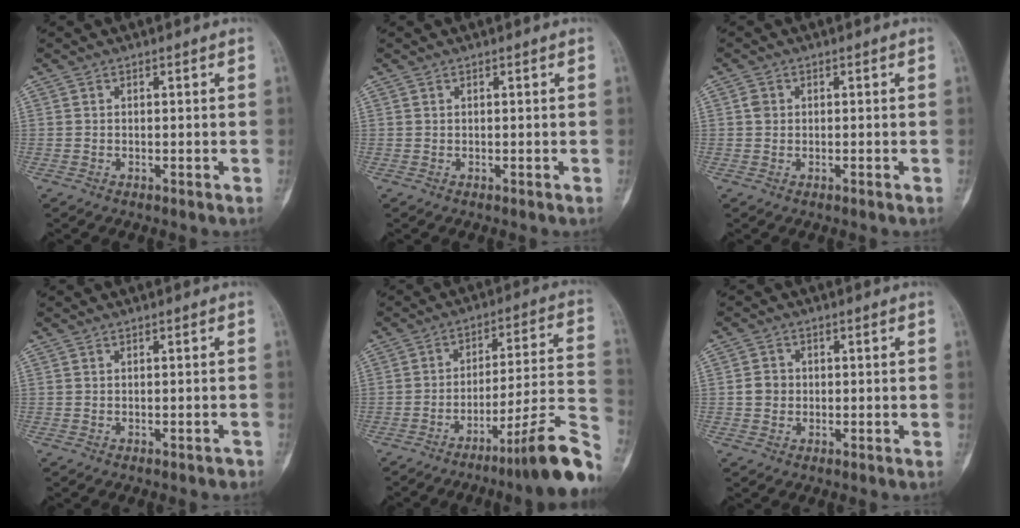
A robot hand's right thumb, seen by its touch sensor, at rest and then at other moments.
{"total": 0.0}
{"total": 1.4, "force": [-0.1, 1.2, 0.7], "torque": [-0.008, 0.003, -0.003]}
{"total": 1.0, "force": [-0.8, 0.4, 0.5], "torque": [-0.008, 0.006, -0.006]}
{"total": 18.8, "force": [-11.1, 1.8, 15.0], "torque": [-0.157, 0.085, -0.160]}
{"total": 3.0, "force": [-0.2, 2.8, 1.2], "torque": [-0.008, 0.007, -0.007]}